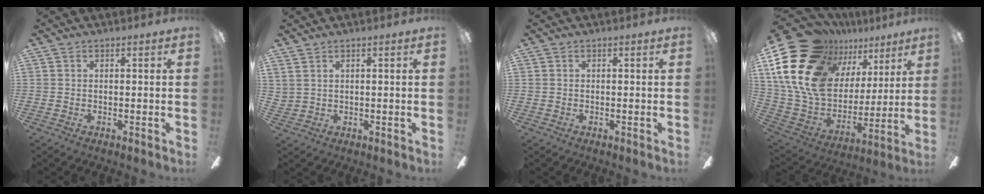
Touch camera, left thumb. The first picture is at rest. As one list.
[{"total": 1.7, "force": [1.4, 0.9, 0.4], "torque": [-0.009, -0.002, 0.028]}, {"total": 0.0}, {"total": 21.1, "force": [11.2, 13.6, 11.6], "torque": [-0.242, -0.076, 0.219]}]